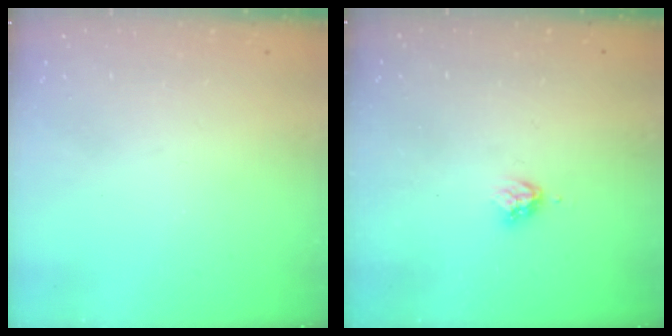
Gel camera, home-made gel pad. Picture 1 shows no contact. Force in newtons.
{"total": 3.2, "press": 3.2, "slide": 0.5}